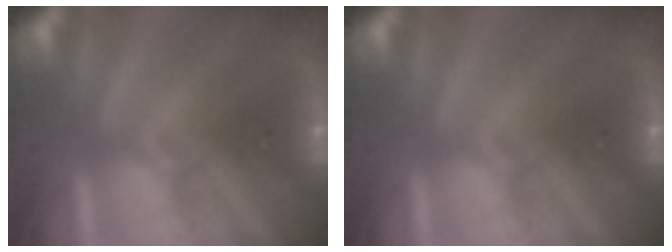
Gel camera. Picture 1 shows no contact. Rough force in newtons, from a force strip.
{"total": 0.0}